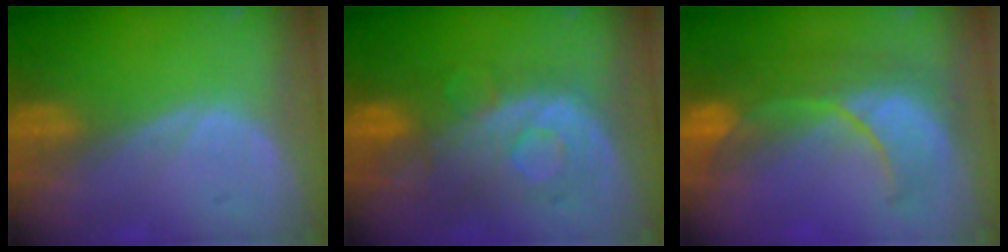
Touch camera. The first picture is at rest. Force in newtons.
{"total": 9.1, "press": 8.6, "slide": 3.0}
{"total": 10.0, "press": 9.1, "slide": 4.2}